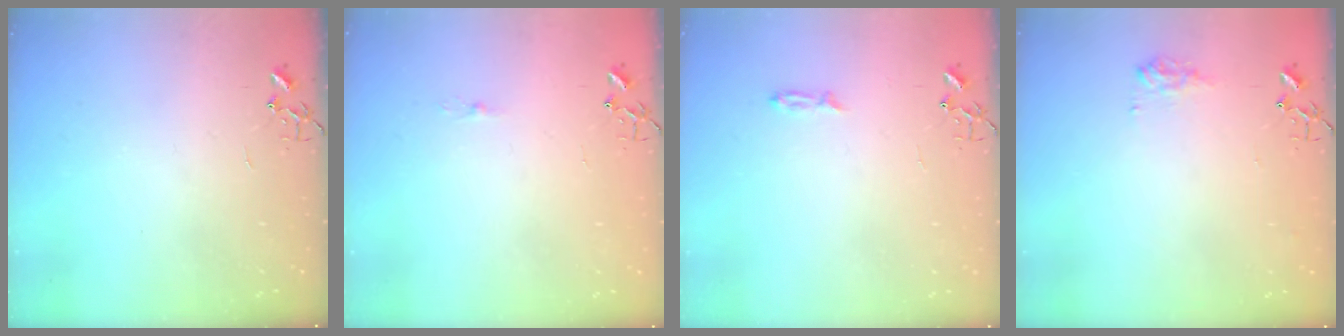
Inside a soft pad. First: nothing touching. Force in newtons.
{"total": 3.6, "press": 3.6, "slide": 0.5}
{"total": 3.4, "press": 3.3, "slide": 0.5}
{"total": 8.0, "press": 8.0, "slide": 0.4}